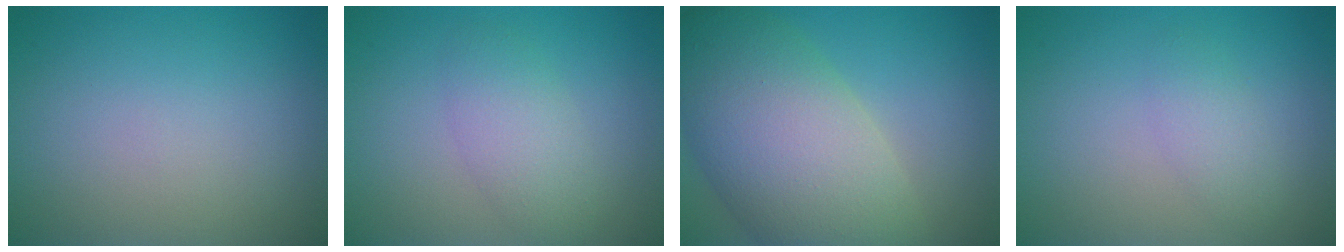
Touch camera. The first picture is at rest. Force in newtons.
{"total": 3.0, "press": 3.0, "slide": 0.2}
{"total": 11.8, "press": 11.8, "slide": 0.8}
{"total": 1.7, "press": 1.7, "slide": 0.1}